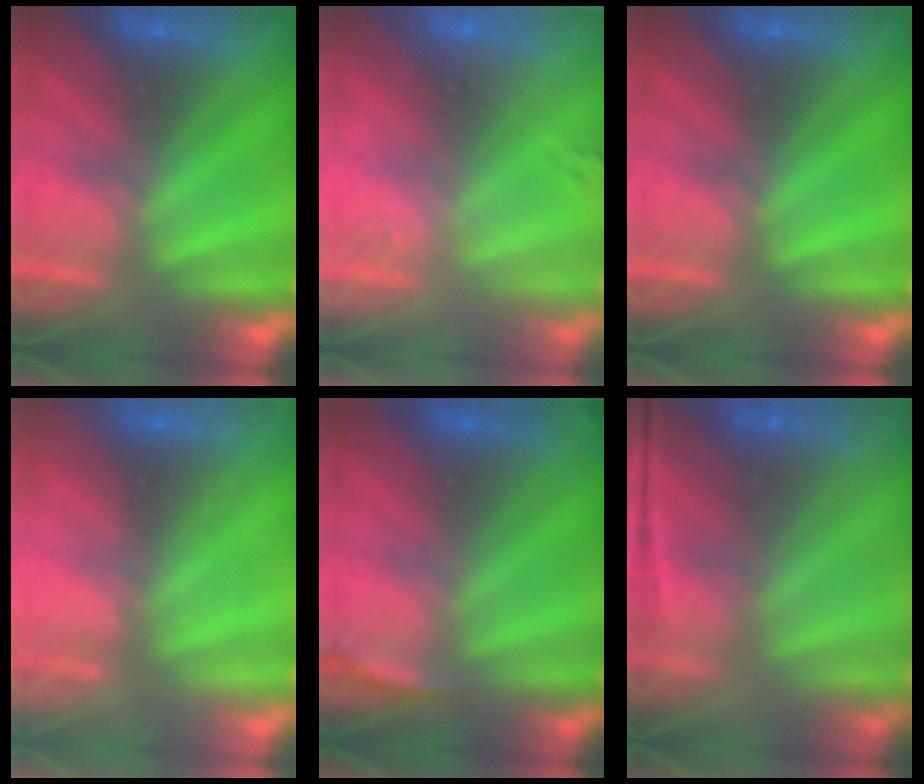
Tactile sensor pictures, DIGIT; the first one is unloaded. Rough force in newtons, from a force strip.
{"total": 2.6}
{"total": 0.0}
{"total": 2.1}
{"total": 2.8}
{"total": 1.6}